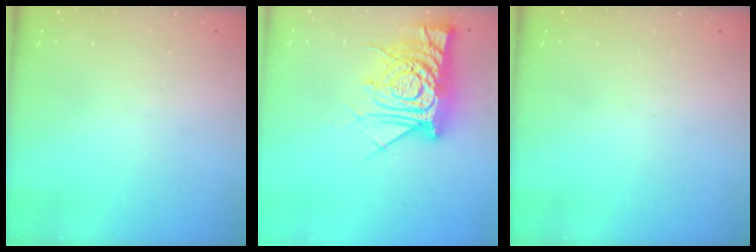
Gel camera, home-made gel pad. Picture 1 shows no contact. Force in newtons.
{"total": 15.3, "press": 15.2, "slide": 1.3}
{"total": 0.0}